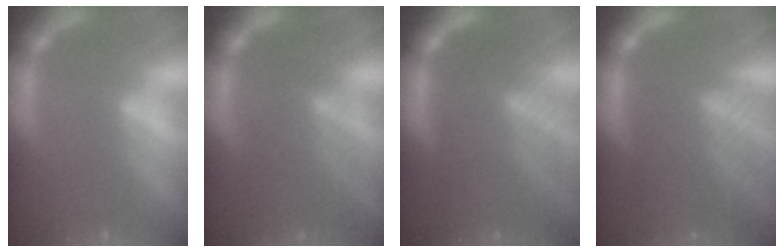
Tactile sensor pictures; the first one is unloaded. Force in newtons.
{"total": 5.5}
{"total": 8.0}
{"total": 7.6}